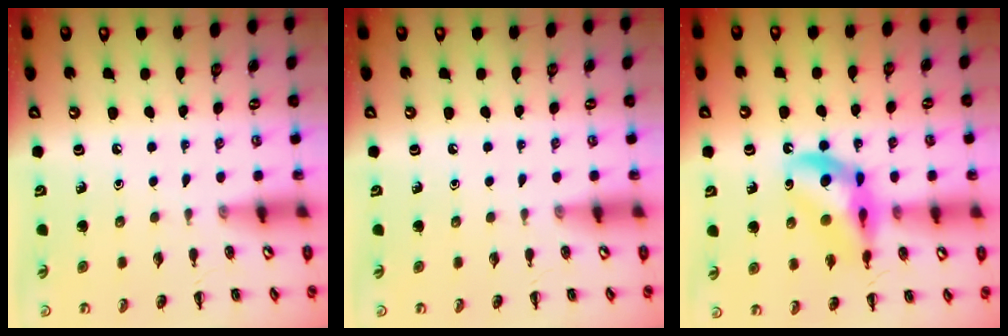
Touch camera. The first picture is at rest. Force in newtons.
{"total": 0.0}
{"total": 12.9, "press": 12.4, "slide": 3.4}